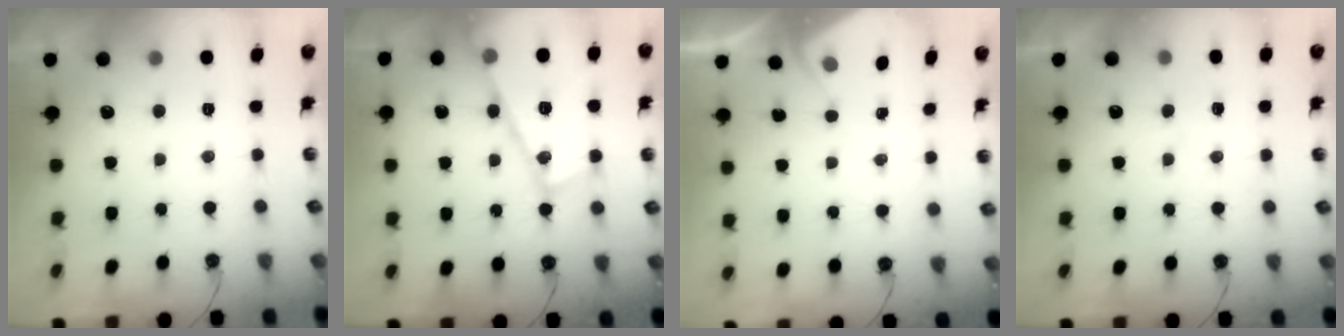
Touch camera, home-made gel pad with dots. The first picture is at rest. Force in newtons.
{"total": 18.9, "press": 18.8, "slide": 2.0}
{"total": 2.1, "press": 2.1, "slide": 0.3}
{"total": 4.5, "press": 4.5, "slide": 0.5}